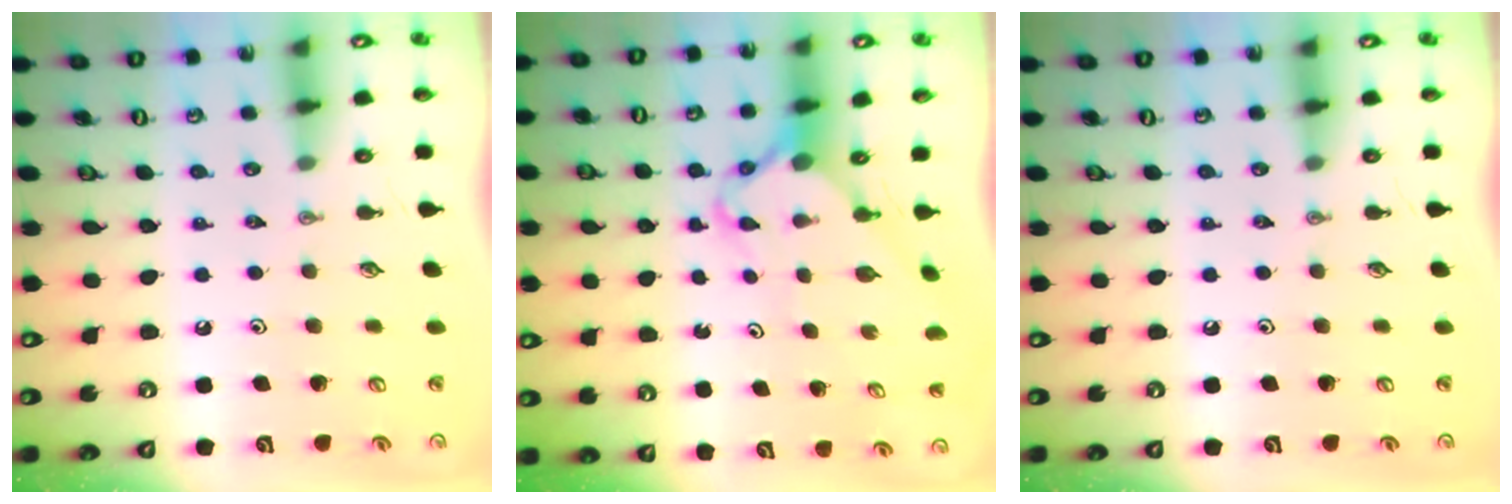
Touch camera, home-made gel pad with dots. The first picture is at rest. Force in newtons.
{"total": 4.1, "press": 4.1, "slide": 0.4}
{"total": 0.0}